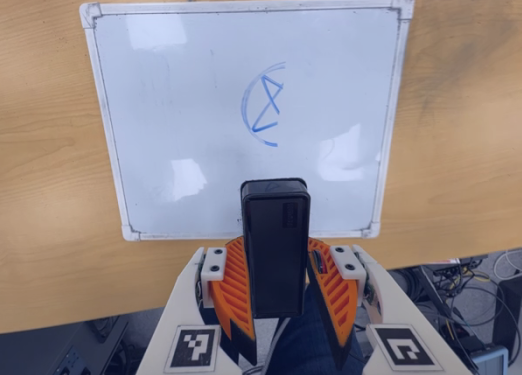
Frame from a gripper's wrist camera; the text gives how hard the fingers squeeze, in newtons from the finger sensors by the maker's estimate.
{"total": 6.7, "left": 7.4, "right": 5.9}